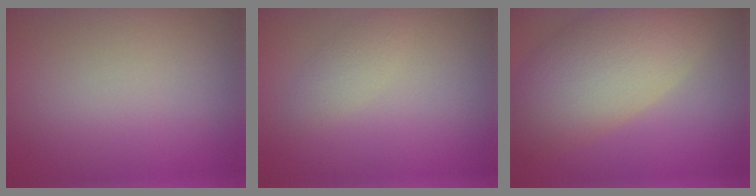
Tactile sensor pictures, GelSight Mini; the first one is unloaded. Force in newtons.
{"total": 1.5, "press": 1.5, "slide": 0.0}
{"total": 9.5, "press": 9.5, "slide": 0.8}